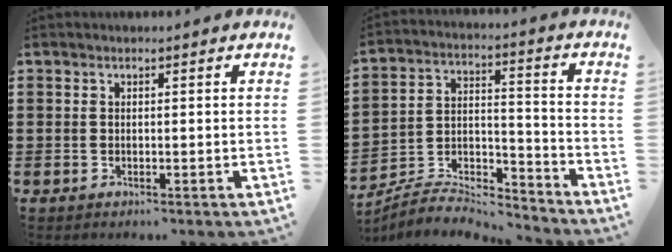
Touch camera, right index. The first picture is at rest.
{"total": 6.3, "force": [-6.1, 1.1, 1.2], "torque": [-0.028, 0.002, -0.123]}